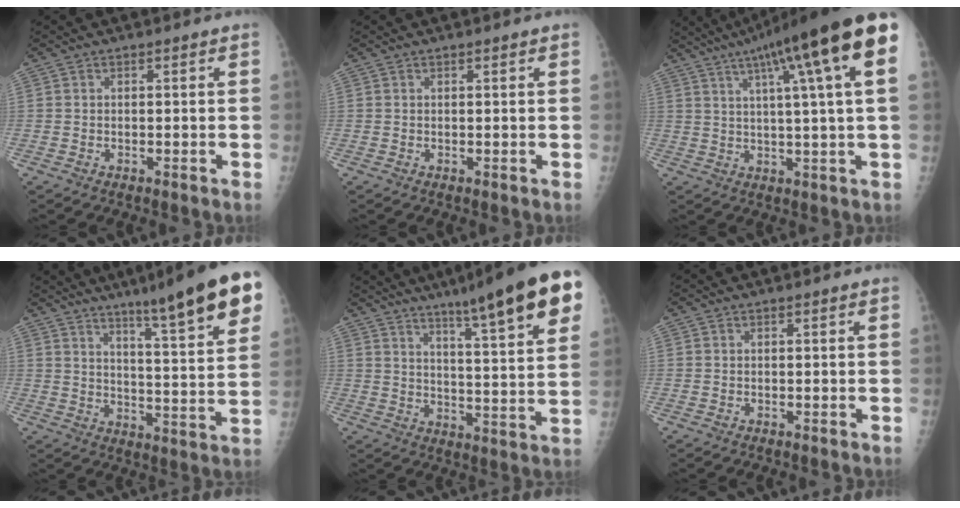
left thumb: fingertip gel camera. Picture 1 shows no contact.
{"total": 0.7, "force": [0.5, -0.1, 0.4], "torque": [-0.010, 0.000, 0.009]}
{"total": 18.4, "force": [8.5, 1.1, 16.3], "torque": [-0.245, 0.008, 0.117]}
{"total": 19.6, "force": [12.0, 1.9, 15.4], "torque": [-0.196, -0.050, 0.169]}
{"total": 21.5, "force": [12.9, 2.7, 17.0], "torque": [-0.226, -0.041, 0.178]}
{"total": 0.0}